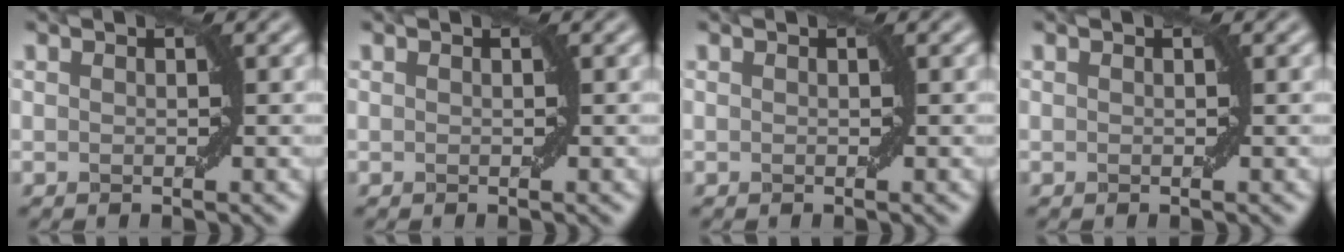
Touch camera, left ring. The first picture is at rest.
{"total": 0.0}
{"total": 0.0}
{"total": 0.0}